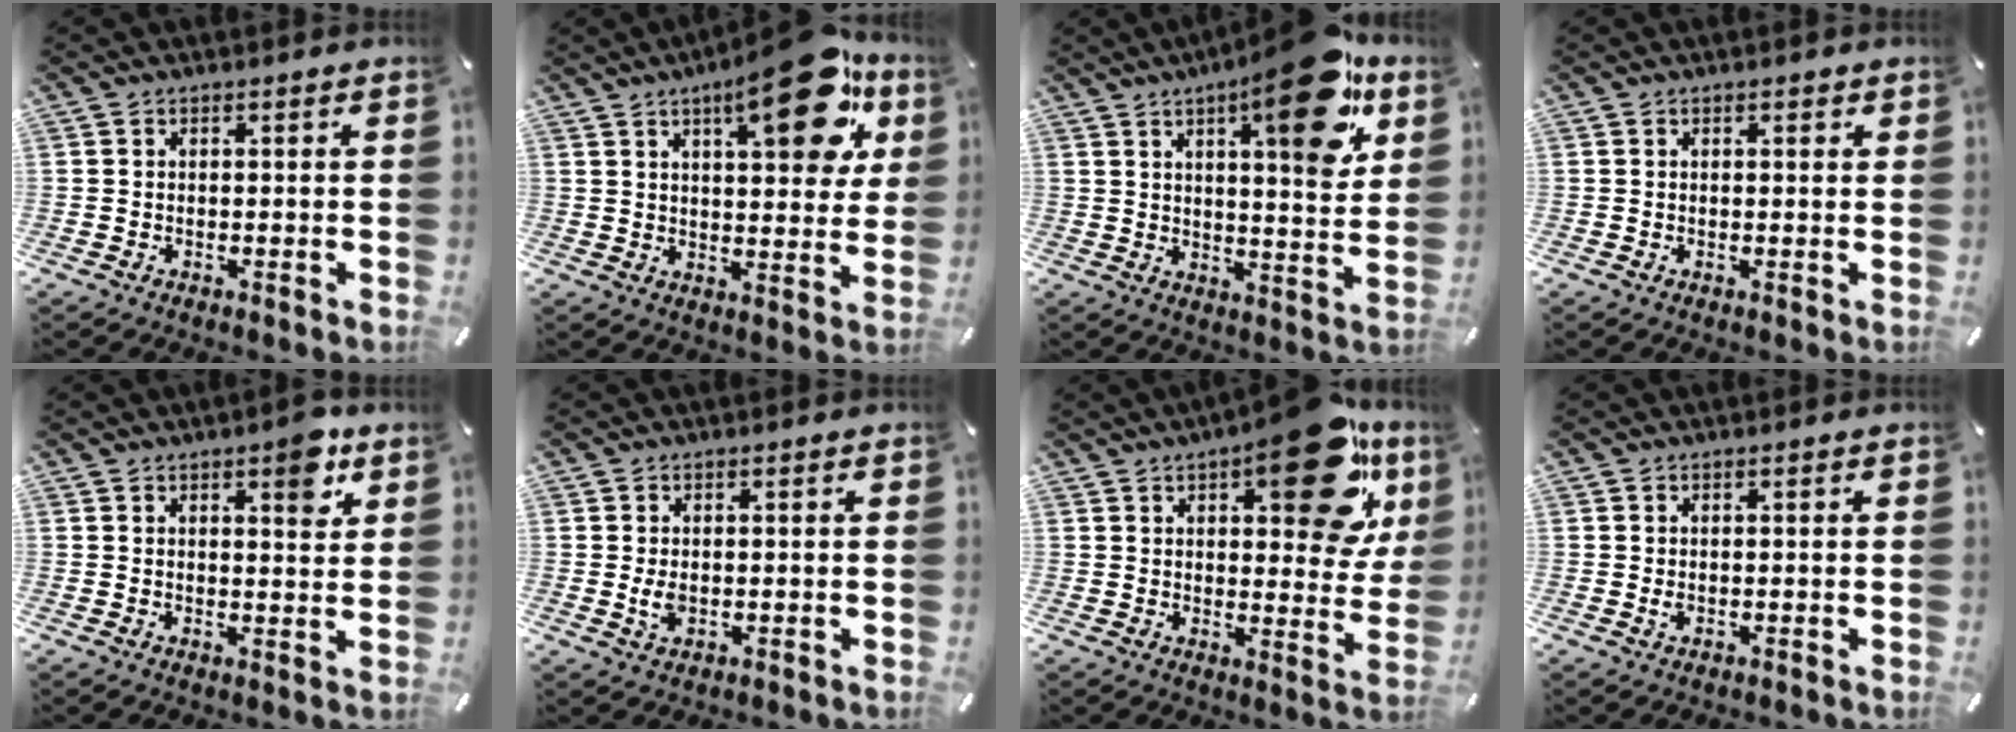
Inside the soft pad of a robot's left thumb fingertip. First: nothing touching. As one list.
[{"total": 20.4, "force": [10.8, 8.0, 15.4], "torque": [-0.204, -0.051, 0.164]}, {"total": 17.9, "force": [9.7, 5.2, 14.1], "torque": [-0.180, -0.053, 0.143]}, {"total": 0.8, "force": [0.3, 0.4, 0.6], "torque": [-0.012, 0.005, 0.004]}, {"total": 6.6, "force": [3.9, 2.7, 4.6], "torque": [-0.044, -0.024, 0.057]}, {"total": 2.8, "force": [0.0, 1.7, 2.1], "torque": [-0.048, -0.007, -0.006]}, {"total": 23.3, "force": [11.6, 9.8, 17.7], "torque": [-0.218, -0.066, 0.179]}, {"total": 1.0, "force": [0.1, 0.6, 0.8], "torque": [-0.017, 0.001, 0.001]}]